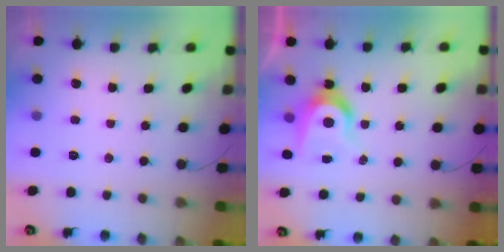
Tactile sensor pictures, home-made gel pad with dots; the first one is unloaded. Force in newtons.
{"total": 7.8, "press": 7.8, "slide": 0.2}